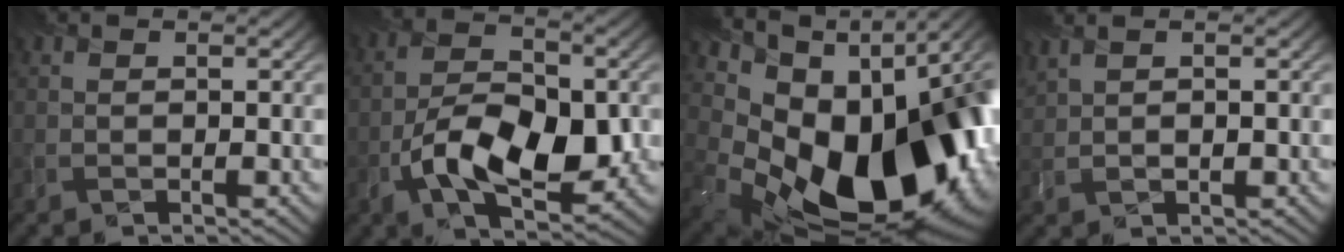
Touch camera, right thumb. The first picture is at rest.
{"total": 10.5, "force": [-3.4, 5.5, 8.3], "torque": [-0.148, -0.005, -0.060]}
{"total": 19.1, "force": [0.1, 12.7, 14.2], "torque": [-0.226, -0.059, 0.058]}
{"total": 2.2, "force": [1.7, 0.5, 1.2], "torque": [-0.035, 0.007, 0.036]}